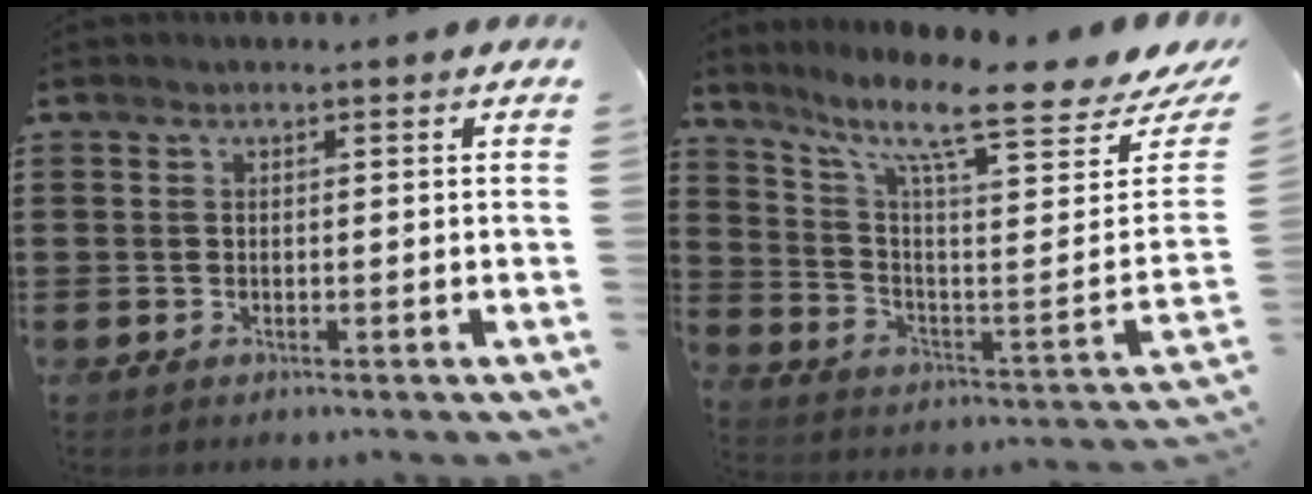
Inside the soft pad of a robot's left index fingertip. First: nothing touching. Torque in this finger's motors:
{"motor_torque": [2.14, 0.00, 0.60, 0.21]}